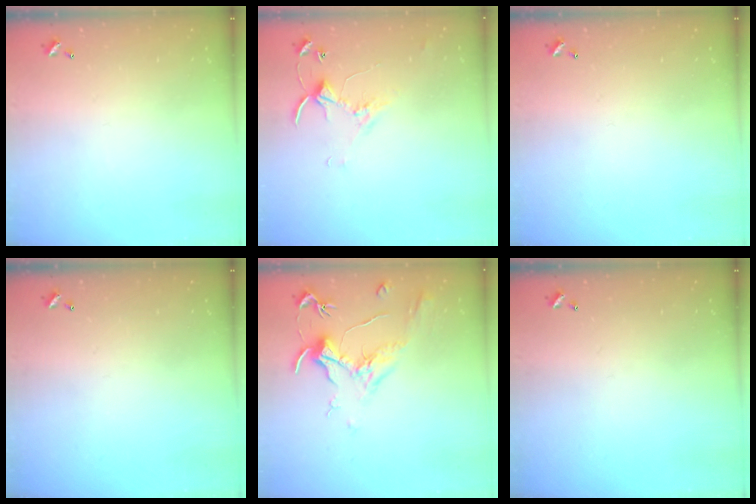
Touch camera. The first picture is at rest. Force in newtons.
{"total": 2.8, "press": 2.8, "slide": 0.4}
{"total": 0.0}
{"total": 0.0}
{"total": 1.9, "press": 1.7, "slide": 0.9}
{"total": 0.0}